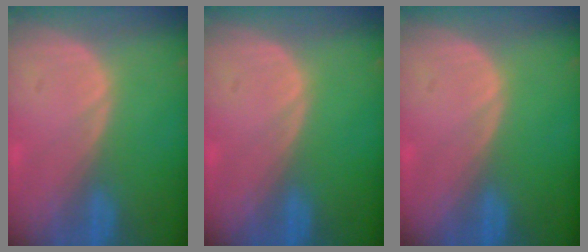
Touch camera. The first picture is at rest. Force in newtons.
{"total": 0.0}
{"total": 0.0}